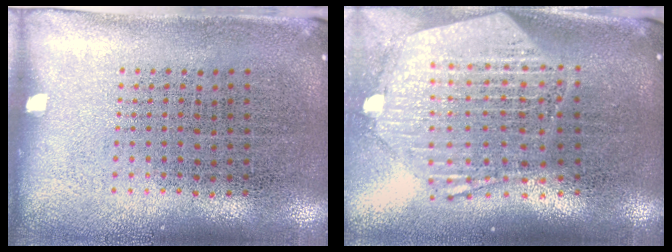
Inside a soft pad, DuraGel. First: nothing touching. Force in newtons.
{"total": 2.8, "press": 2.3, "slide": 1.7}